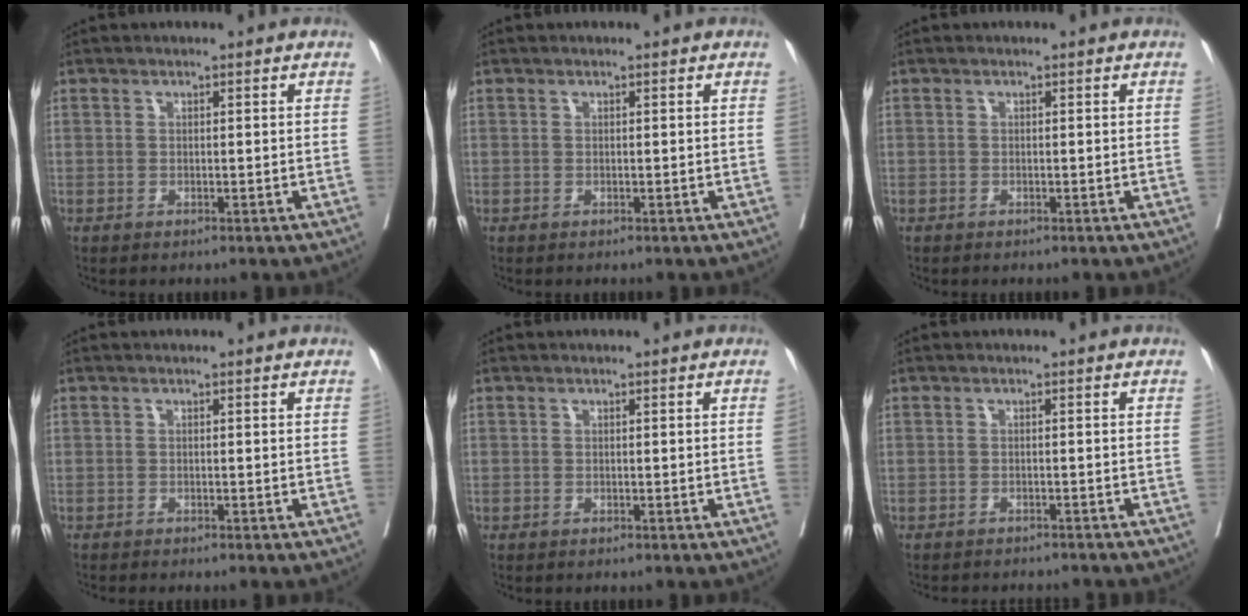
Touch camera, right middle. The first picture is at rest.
{"total": 0.0}
{"total": 0.0}
{"total": 1.6, "force": [-1.4, -0.4, 0.6], "torque": [-0.004, 0.002, -0.022]}
{"total": 0.0}
{"total": 8.2, "force": [-7.8, 1.4, 2.2], "torque": [-0.024, -0.006, -0.092]}